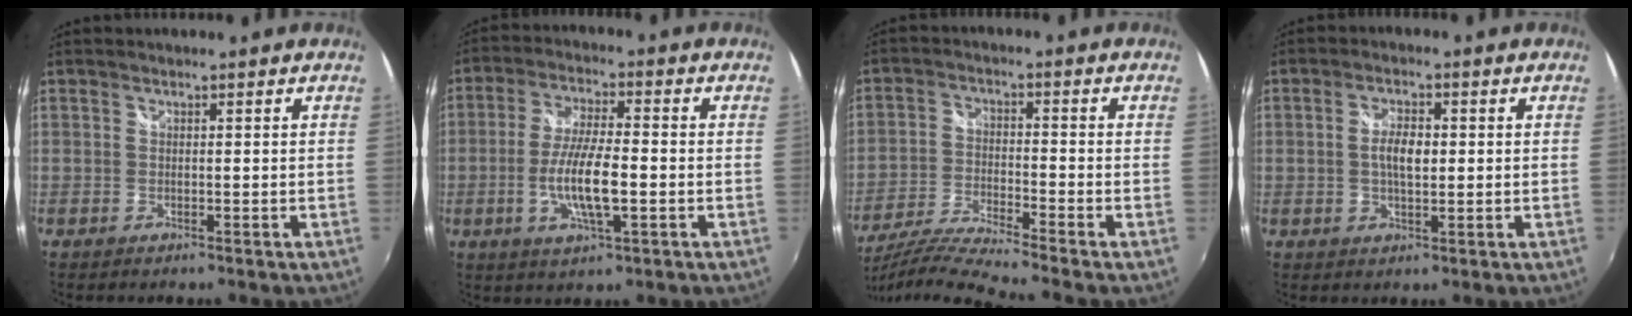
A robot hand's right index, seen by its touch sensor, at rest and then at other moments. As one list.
[{"total": 10.1, "force": [-2.4, 2.2, 9.6], "torque": [-0.187, -0.005, -0.045]}, {"total": 11.5, "force": [-10.3, -1.4, 4.8], "torque": [-0.110, -0.022, -0.198]}, {"total": 4.5, "force": [0.2, 2.0, 4.0], "torque": [-0.075, 0.005, 0.003]}]